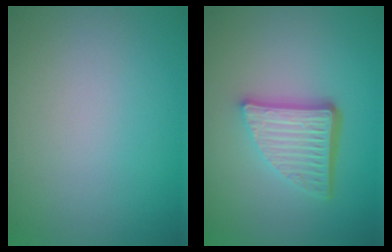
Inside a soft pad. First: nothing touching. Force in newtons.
{"total": 5.7, "press": 3.8, "slide": 4.2}